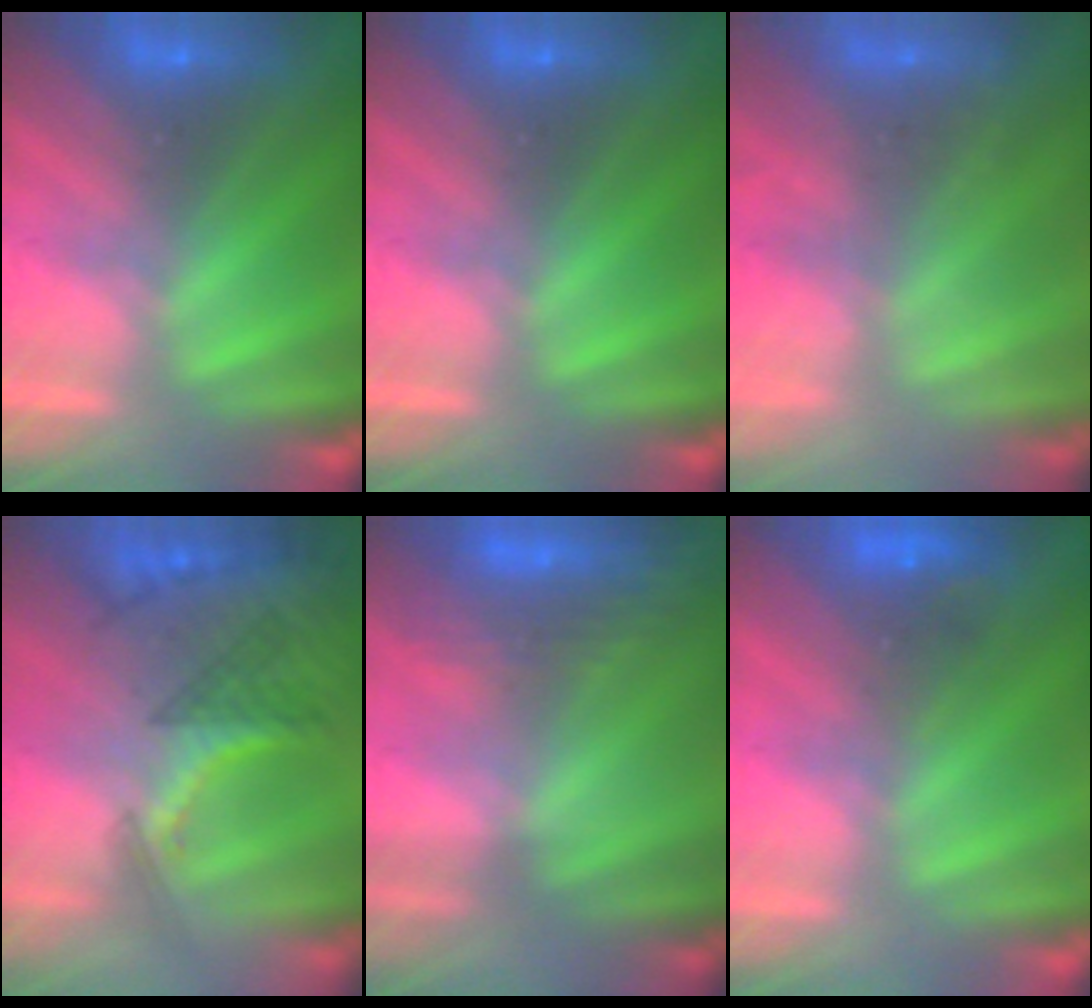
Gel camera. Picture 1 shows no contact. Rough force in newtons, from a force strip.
{"total": 0.0}
{"total": 2.1}
{"total": 3.0}
{"total": 3.0}
{"total": 4.7}